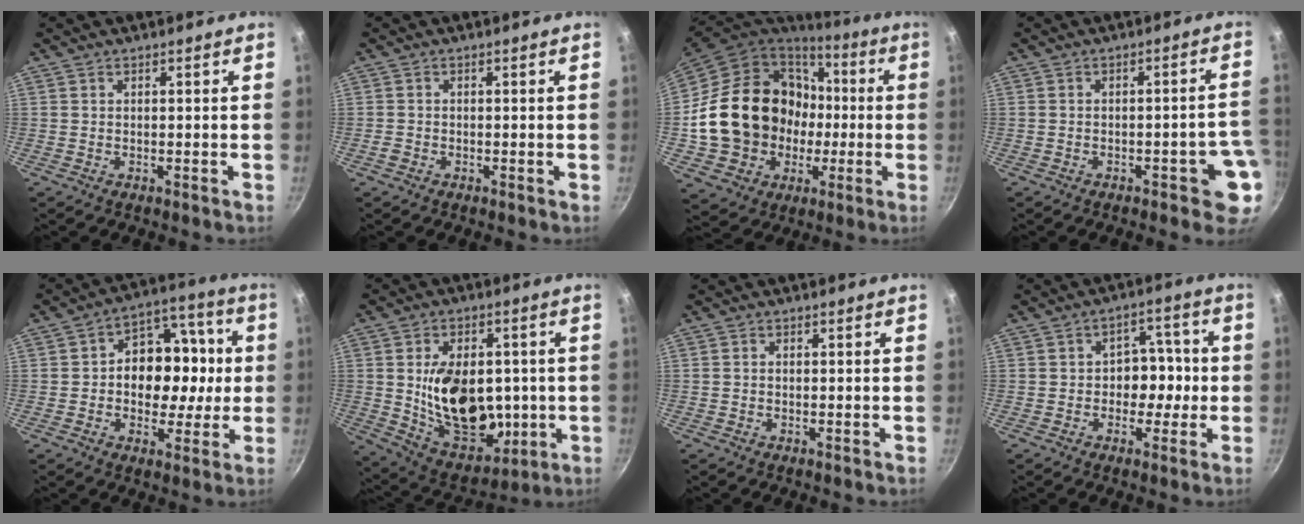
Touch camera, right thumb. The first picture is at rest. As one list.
[{"total": 1.2, "force": [-0.6, 0.9, 0.6], "torque": [-0.010, 0.003, -0.012]}, {"total": 23.7, "force": [-0.2, 20.1, 12.6], "torque": [-0.197, 0.043, 0.025]}, {"total": 6.6, "force": [-2.2, 2.9, 5.6], "torque": [-0.033, 0.032, -0.020]}, {"total": 15.1, "force": [-0.2, 11.4, 9.9], "torque": [-0.092, 0.029, -0.013]}, {"total": 19.8, "force": [-0.2, 13.5, 14.5], "torque": [-0.191, -0.010, 0.018]}, {"total": 0.6, "force": [-0.1, 0.5, 0.3], "torque": [-0.005, 0.003, -0.002]}, {"total": 7.3, "force": [-0.9, 5.8, 4.4], "torque": [0.006, 0.024, -0.018]}]